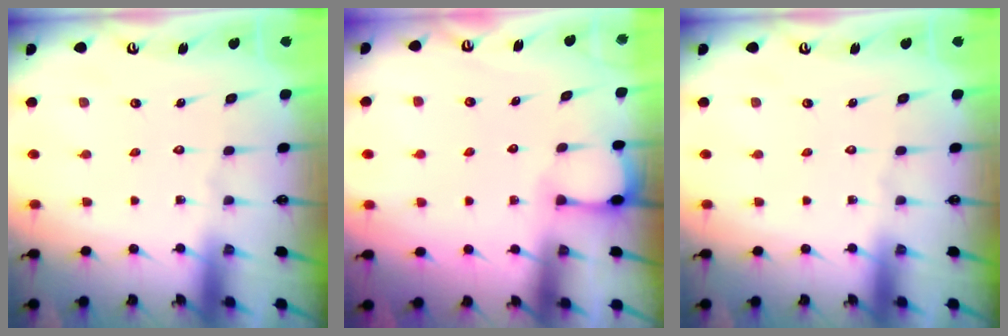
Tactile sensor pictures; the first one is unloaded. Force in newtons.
{"total": 2.3, "press": 2.3, "slide": 0.3}
{"total": 0.0}